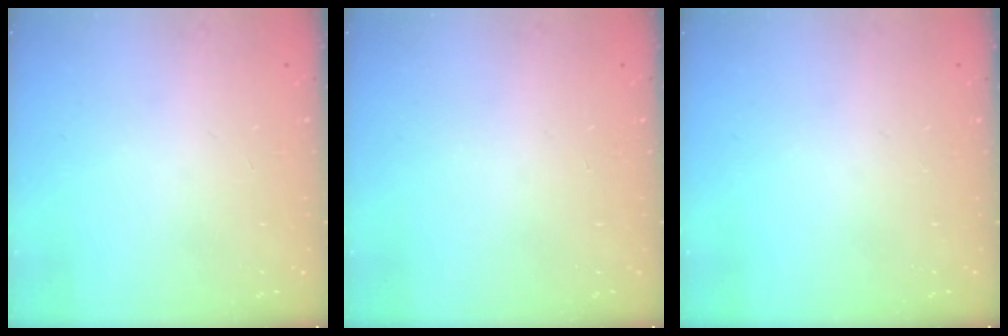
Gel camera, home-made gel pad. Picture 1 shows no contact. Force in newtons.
{"total": 0.0}
{"total": 0.0}